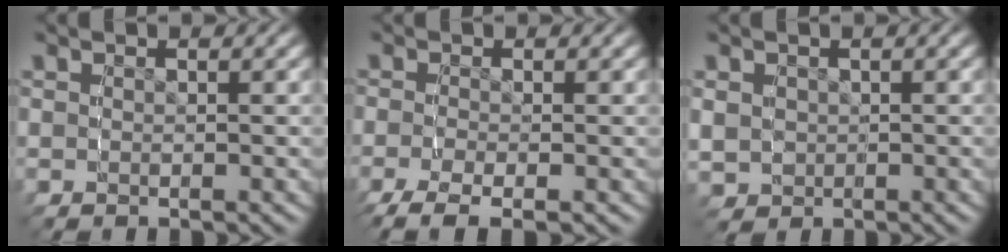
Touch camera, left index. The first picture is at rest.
{"total": 4.5, "force": [-2.8, 1.9, 2.9], "torque": [-0.056, -0.015, -0.040]}
{"total": 3.2, "force": [-0.1, 3.0, 1.1], "torque": [-0.028, -0.017, 0.008]}